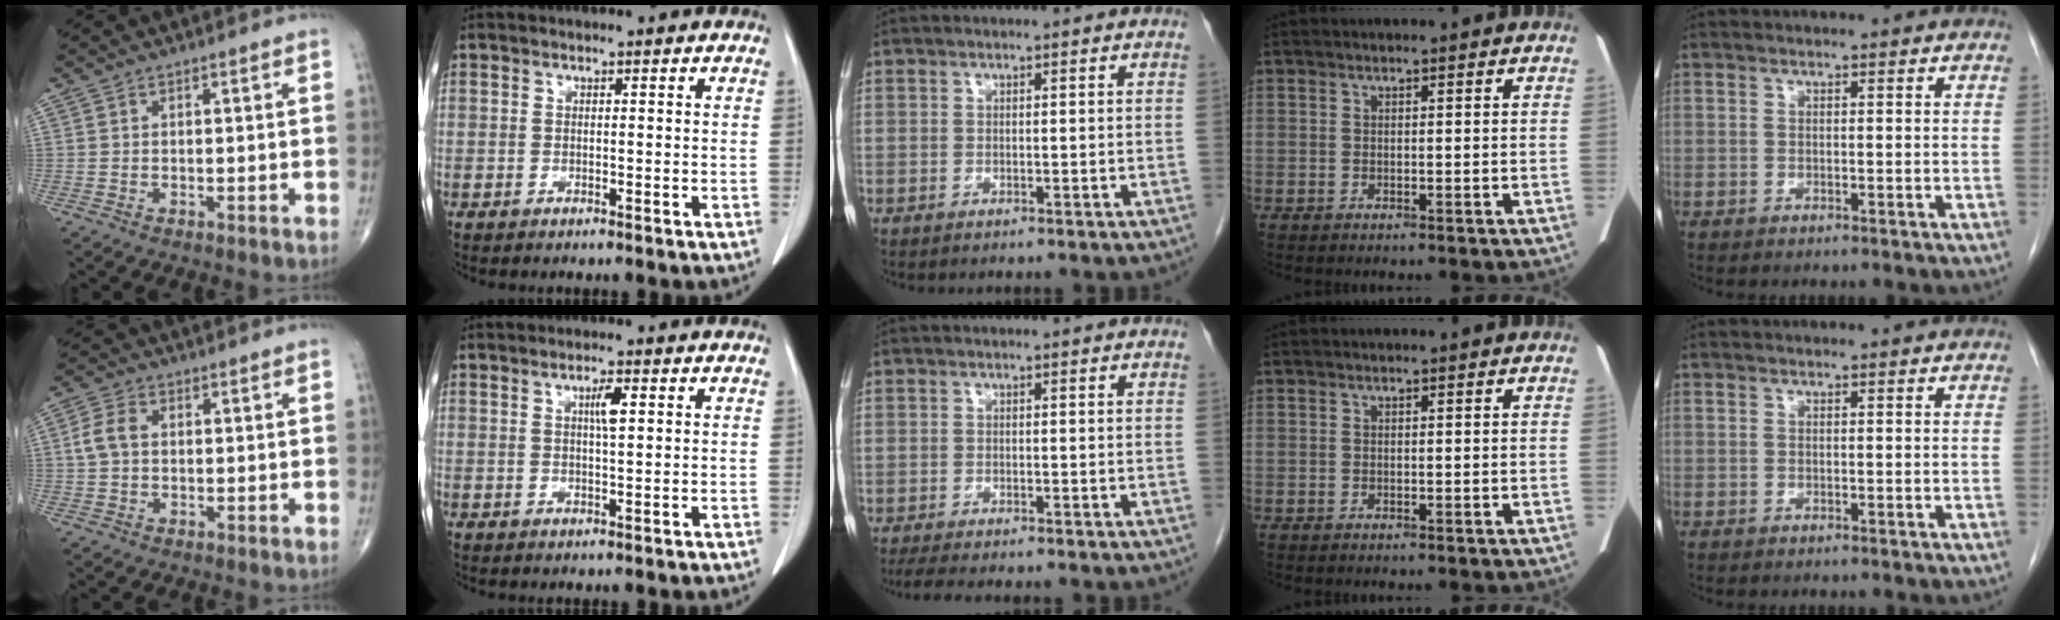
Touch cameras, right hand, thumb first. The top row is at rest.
{"thumb": {"total": 4.3, "force": [0.4, 2.9, 3.1], "torque": [-0.069, 0.012, 0.003]}, "index": {"total": 2.7, "force": [0.8, 0.3, 2.5], "torque": [-0.044, 0.000, 0.014]}, "middle": {"total": 4.7, "force": [-4.0, 0.5, 2.5], "torque": [-0.043, -0.015, -0.059]}}